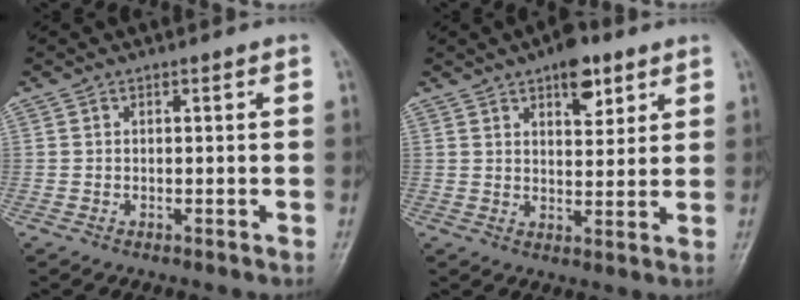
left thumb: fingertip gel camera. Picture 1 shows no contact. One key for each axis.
{"total": 7.4, "fx": 4.4, "fy": 3.5, "fz": 4.9, "tx": -0.044, "ty": -0.020, "tz": 0.060}